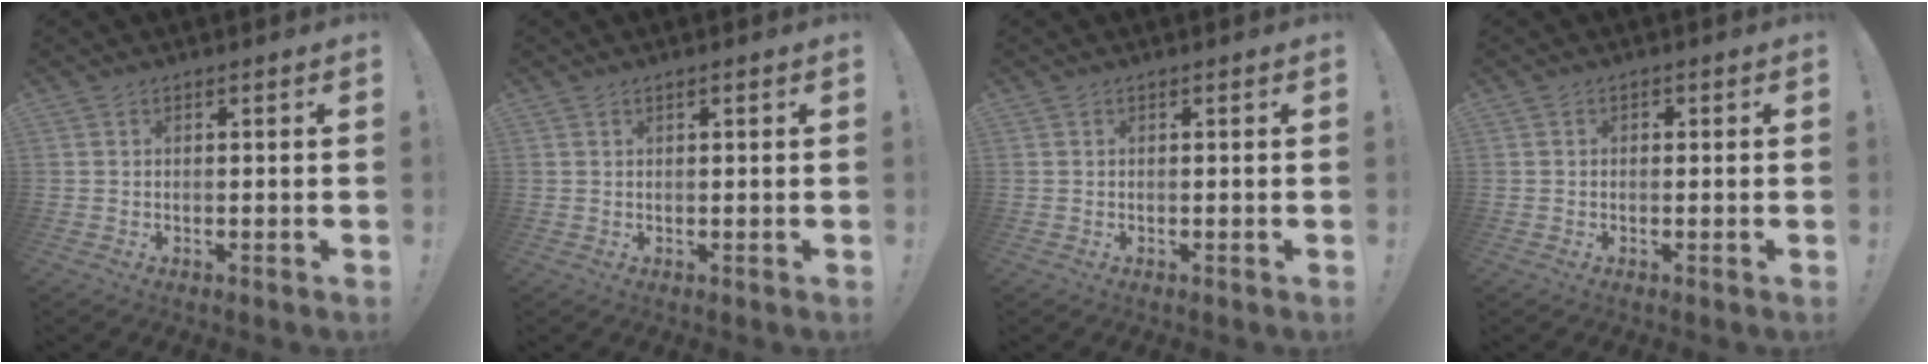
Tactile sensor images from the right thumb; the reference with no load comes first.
{"total": 0.8, "force": [0.4, 0.0, 0.7], "torque": [-0.016, 0.003, 0.007]}
{"total": 0.0}
{"total": 0.8, "force": [-0.5, 0.6, 0.3], "torque": [-0.011, 0.006, -0.008]}